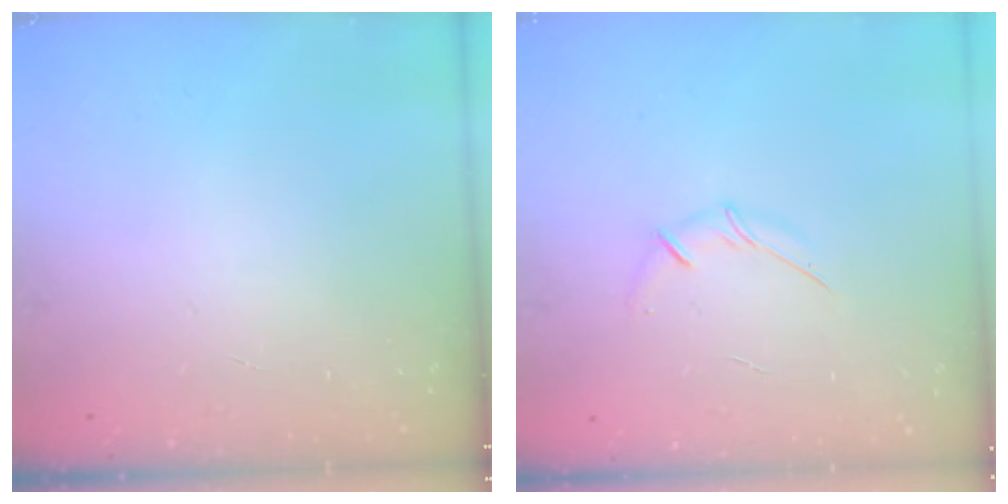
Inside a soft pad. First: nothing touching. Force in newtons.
{"total": 5.4, "press": 5.3, "slide": 1.0}